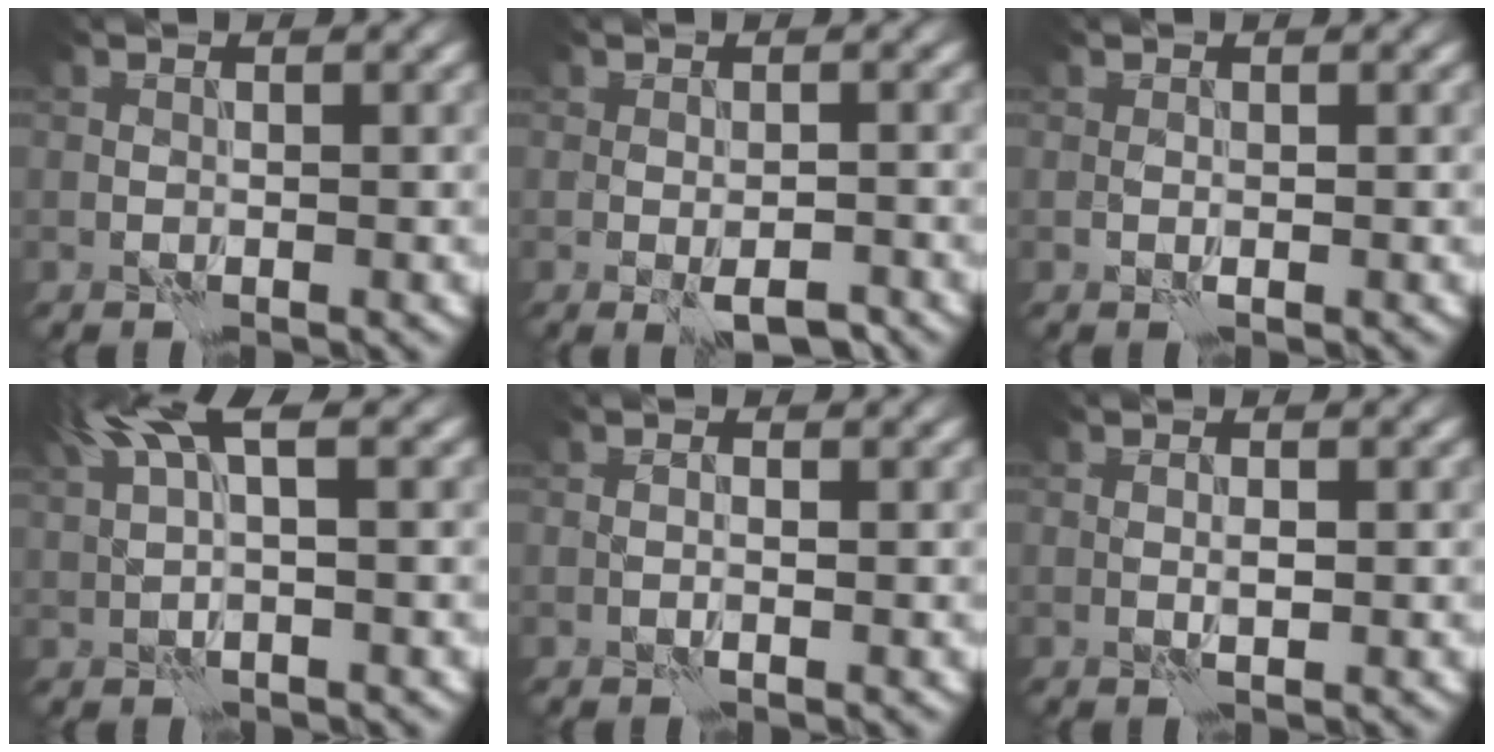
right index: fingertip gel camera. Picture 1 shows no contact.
{"total": 3.2, "force": [-1.7, 0.9, 2.5], "torque": [-0.047, -0.008, -0.021]}
{"total": 0.7, "force": [0.1, 0.3, 0.6], "torque": [-0.013, 0.000, 0.001]}
{"total": 4.3, "force": [1.9, 1.0, 3.7], "torque": [-0.073, 0.011, 0.034]}
{"total": 0.9, "force": [0.1, 0.4, 0.8], "torque": [-0.014, -0.004, -0.002]}
{"total": 0.9, "force": [0.1, 0.3, 0.9], "torque": [-0.019, -0.001, 0.001]}